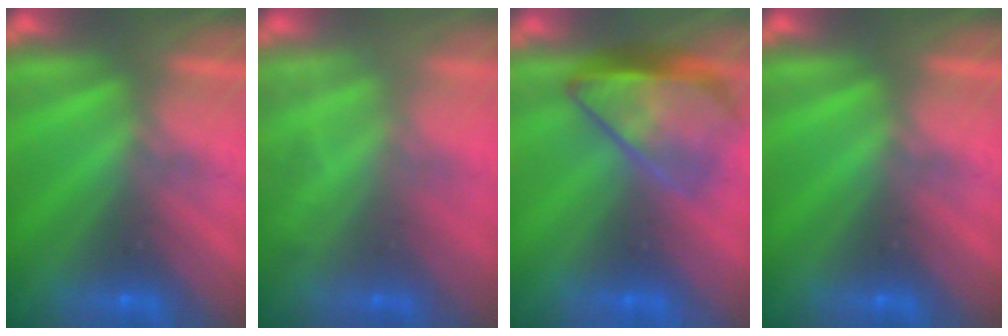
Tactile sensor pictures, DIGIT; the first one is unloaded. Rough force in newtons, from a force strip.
{"total": 2.4}
{"total": 3.7}
{"total": 0.0}